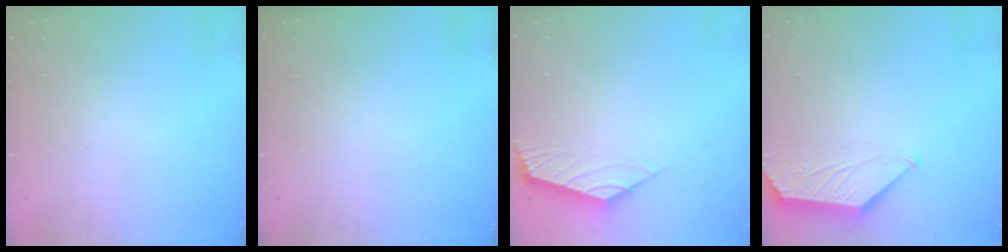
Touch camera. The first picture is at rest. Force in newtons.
{"total": 0.0}
{"total": 2.6, "press": 2.5, "slide": 0.6}
{"total": 1.5, "press": 1.4, "slide": 0.3}